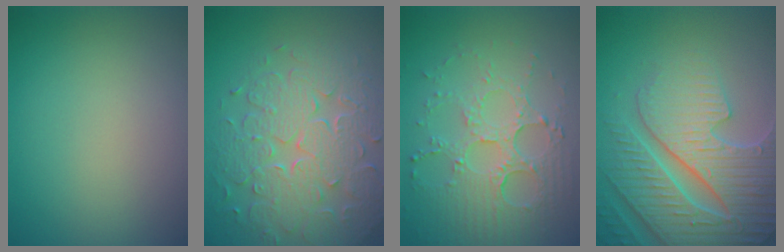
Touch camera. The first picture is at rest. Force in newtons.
{"total": 8.1, "press": 5.9, "slide": 5.6}
{"total": 5.5, "press": 3.8, "slide": 4.0}
{"total": 7.5, "press": 7.3, "slide": 1.8}